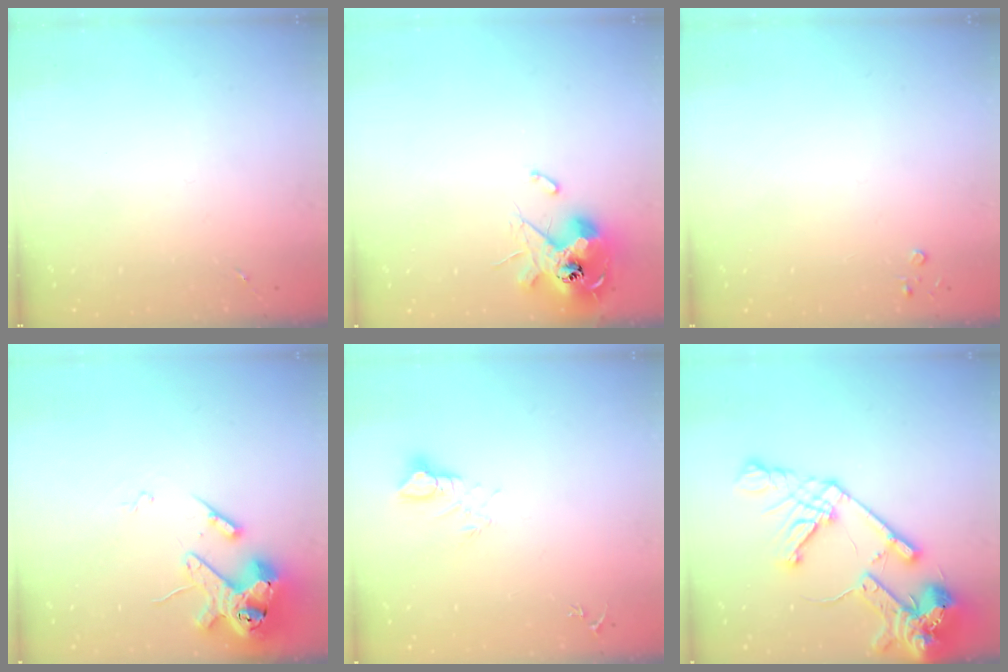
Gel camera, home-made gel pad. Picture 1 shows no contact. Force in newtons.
{"total": 13.1, "press": 13.0, "slide": 1.6}
{"total": 2.2, "press": 2.2, "slide": 0.3}
{"total": 15.0, "press": 14.9, "slide": 2.1}
{"total": 5.5, "press": 5.5, "slide": 0.4}
{"total": 20.4, "press": 20.2, "slide": 2.9}